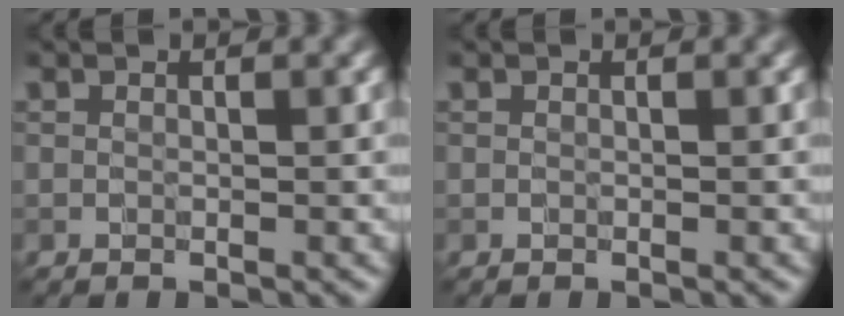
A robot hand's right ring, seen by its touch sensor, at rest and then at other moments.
{"total": 0.0}